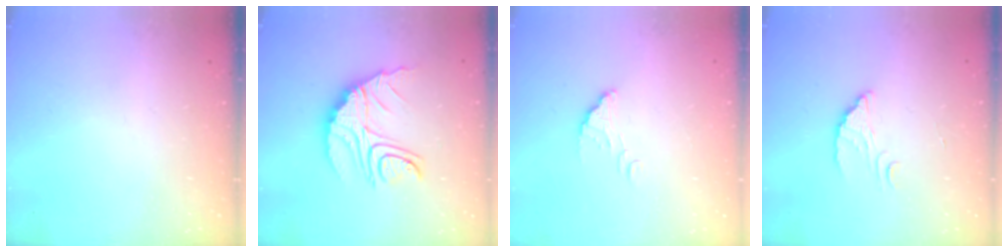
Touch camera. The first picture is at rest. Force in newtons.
{"total": 16.1, "press": 16.1, "slide": 1.2}
{"total": 2.9, "press": 2.9, "slide": 0.2}
{"total": 2.4, "press": 2.4, "slide": 0.1}